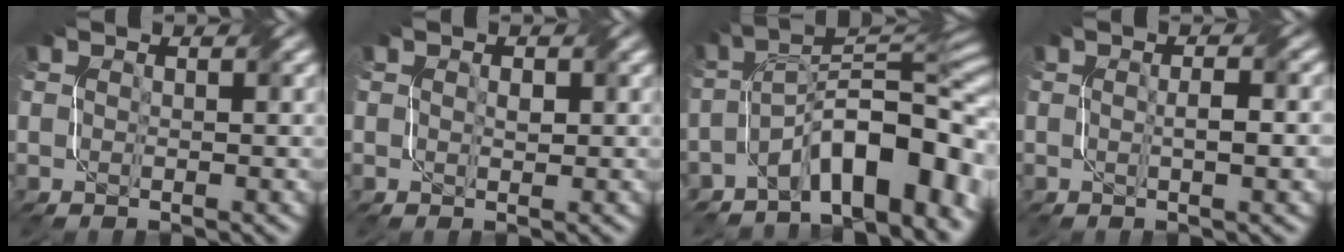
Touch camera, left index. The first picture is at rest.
{"total": 0.7, "force": [0.0, 0.5, 0.5], "torque": [-0.006, -0.002, 0.002]}
{"total": 11.2, "force": [-5.2, 4.8, 8.7], "torque": [-0.109, 0.013, -0.091]}
{"total": 2.3, "force": [-0.2, 0.4, 2.3], "torque": [-0.037, 0.002, -0.002]}